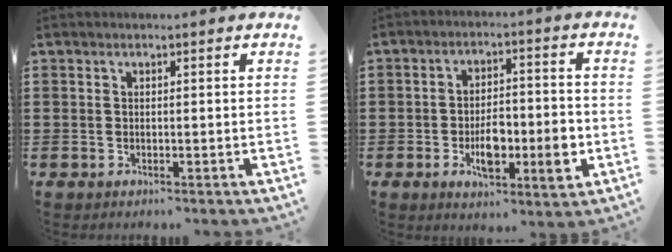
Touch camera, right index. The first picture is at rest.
{"total": 8.4, "force": [-2.1, 3.2, 7.6], "torque": [-0.124, -0.010, -0.037]}